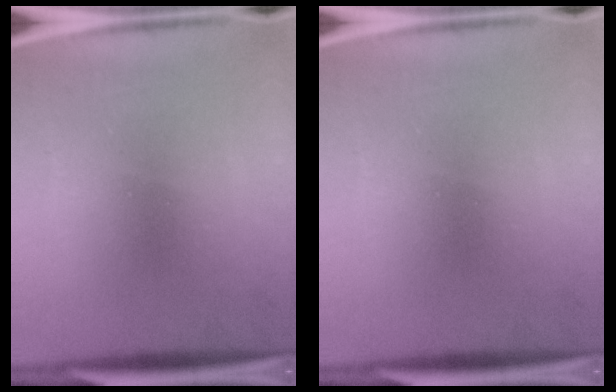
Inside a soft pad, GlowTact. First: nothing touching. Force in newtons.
{"total": 0.0}